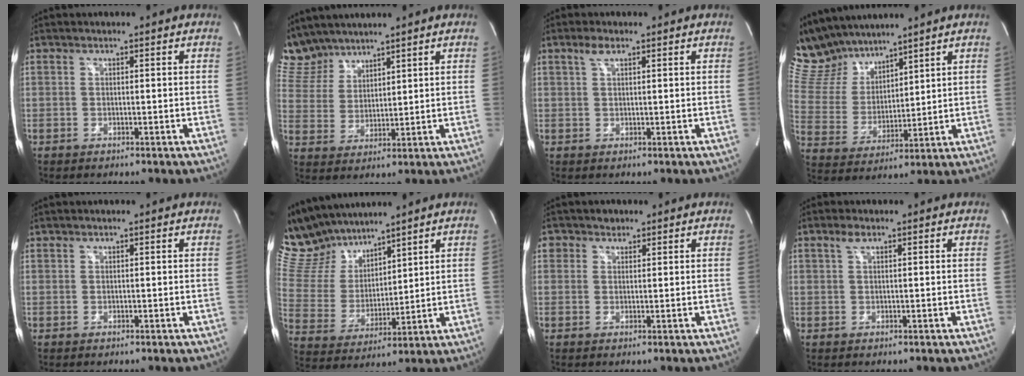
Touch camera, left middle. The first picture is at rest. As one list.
[{"total": 7.3, "force": [7.0, 2.3, 0.4], "torque": [-0.022, 0.011, 0.157]}, {"total": 2.0, "force": [1.2, 0.7, 1.4], "torque": [-0.032, 0.007, 0.027]}, {"total": 11.7, "force": [10.7, 3.7, 2.9], "torque": [-0.080, 0.020, 0.222]}, {"total": 0.0}, {"total": 12.5, "force": [11.4, 4.0, 3.2], "torque": [-0.088, 0.021, 0.236]}, {"total": 1.8, "force": [1.1, 1.5, 0.1], "torque": [0.005, 0.000, 0.013]}, {"total": 1.5, "force": [0.9, 0.5, 1.0], "torque": [-0.023, 0.007, 0.020]}]